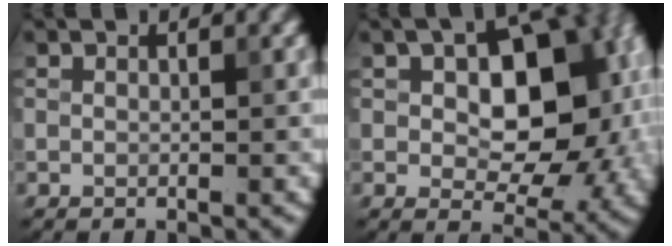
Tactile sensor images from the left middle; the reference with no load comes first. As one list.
[{"total": 11.5, "force": [1.6, 6.8, 9.1], "torque": [-0.102, 0.010, 0.025]}]